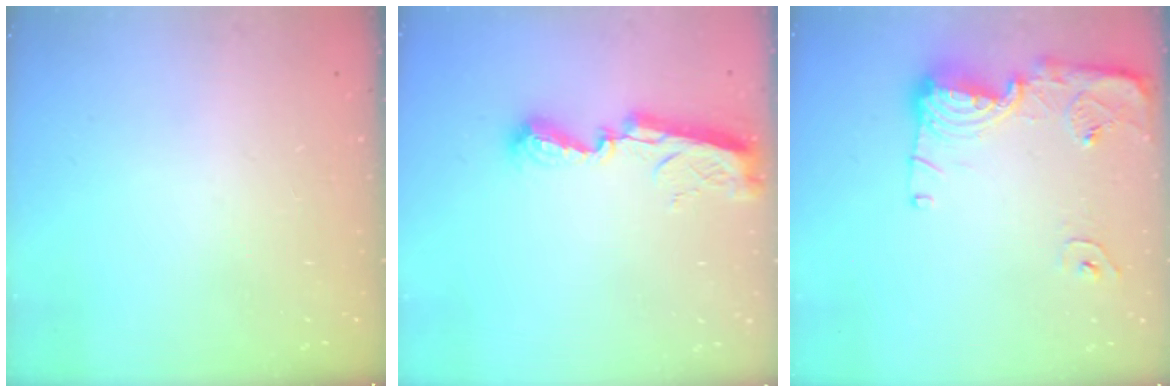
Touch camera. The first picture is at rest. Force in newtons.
{"total": 9.1, "press": 9.1, "slide": 0.6}
{"total": 13.8, "press": 13.8, "slide": 1.3}